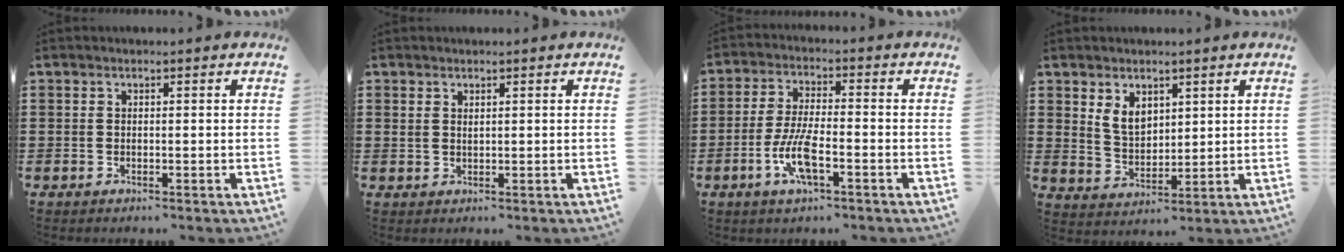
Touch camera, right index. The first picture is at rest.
{"total": 1.0, "force": [0.8, 0.5, 0.3], "torque": [-0.007, 0.003, 0.016]}
{"total": 7.3, "force": [-3.0, 1.9, 6.4], "torque": [-0.143, -0.014, -0.059]}
{"total": 4.8, "force": [2.4, 3.3, 2.6], "torque": [-0.063, 0.011, 0.045]}